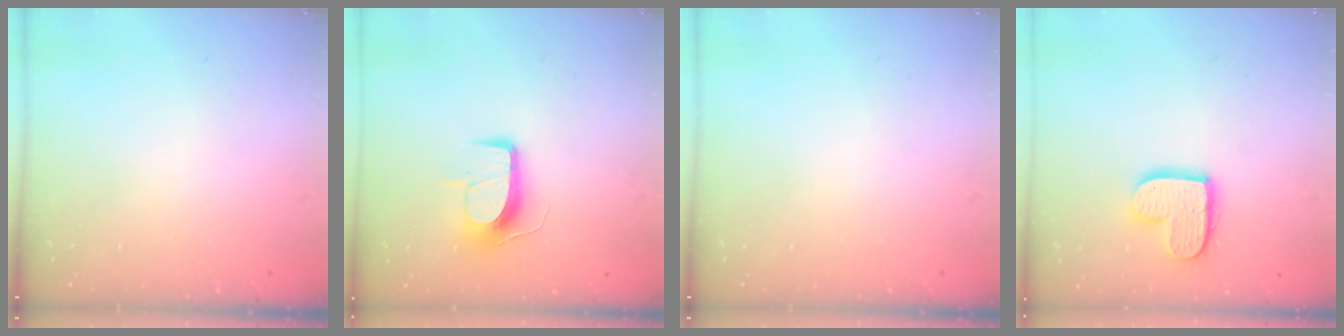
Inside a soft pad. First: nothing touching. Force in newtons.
{"total": 10.6, "press": 10.6, "slide": 0.1}
{"total": 0.0}
{"total": 12.6, "press": 12.6, "slide": 0.9}